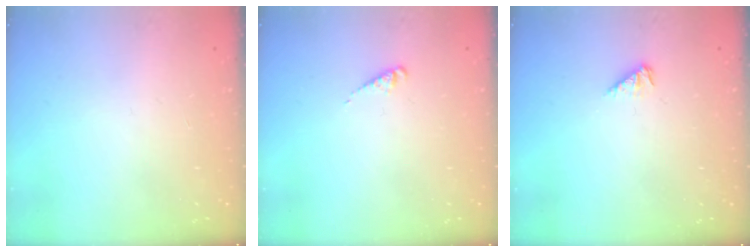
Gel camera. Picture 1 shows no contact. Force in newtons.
{"total": 2.1, "press": 2.1, "slide": 0.4}
{"total": 2.7, "press": 2.6, "slide": 0.4}